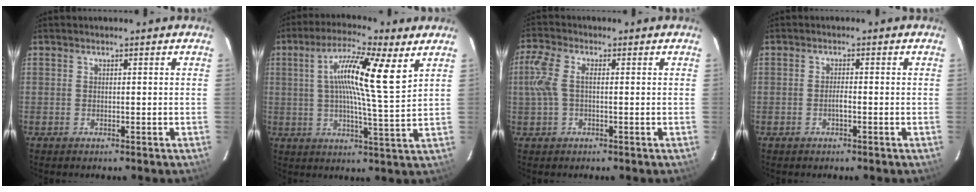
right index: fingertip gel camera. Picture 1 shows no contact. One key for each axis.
{"total": 13.2, "fx": 5.0, "fy": 1.0, "fz": 12.2, "tx": -0.204, "ty": 0.010, "tz": 0.072}
{"total": 5.4, "fx": 0.1, "fy": 2.5, "fz": 4.8, "tx": -0.110, "ty": 0.010, "tz": 0.002}
{"total": 1.4, "fx": -0.6, "fy": 0.2, "fz": 1.2, "tx": -0.024, "ty": 0.002, "tz": -0.012}